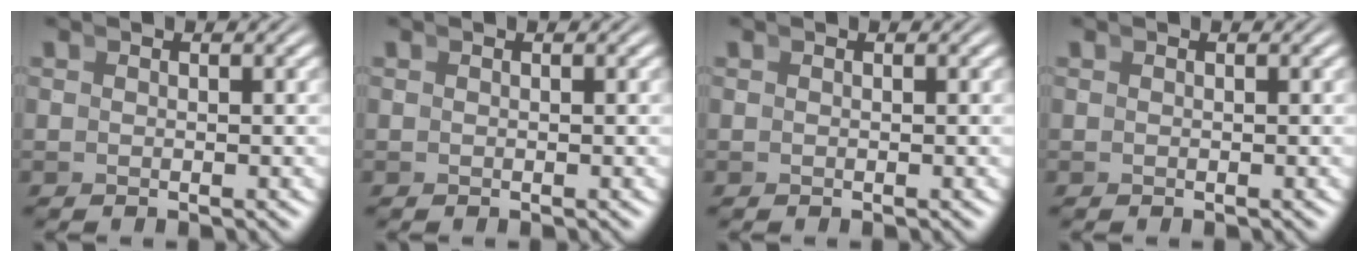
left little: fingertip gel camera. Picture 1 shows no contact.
{"total": 0.0}
{"total": 0.0}
{"total": 0.0}